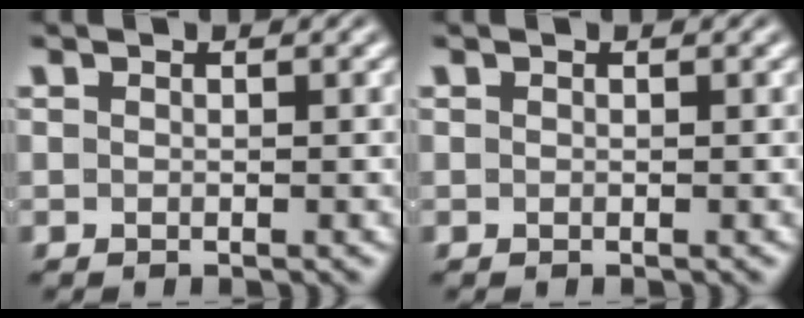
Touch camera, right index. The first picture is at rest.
{"total": 0.0}